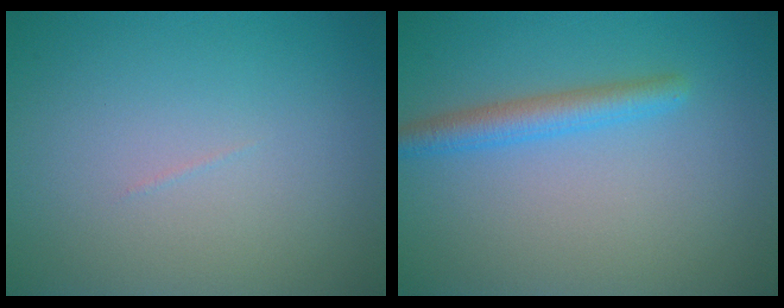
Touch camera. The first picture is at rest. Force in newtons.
{"total": 2.7, "press": 2.7, "slide": 0.1}